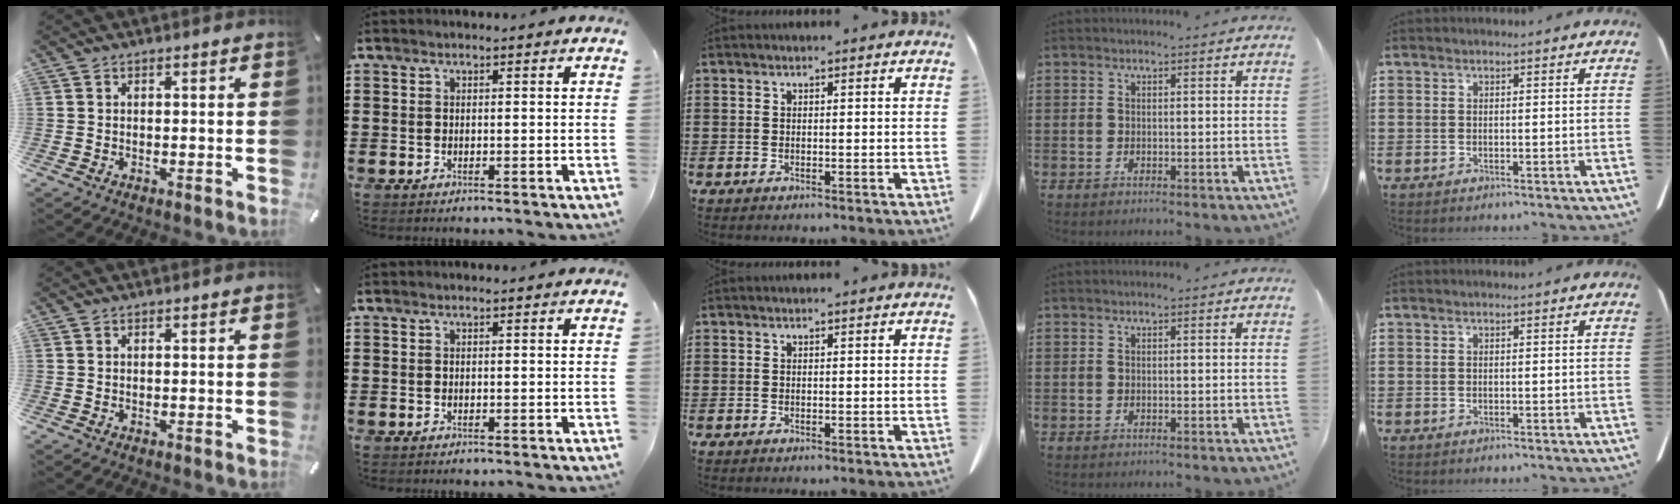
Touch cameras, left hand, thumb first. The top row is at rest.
{}